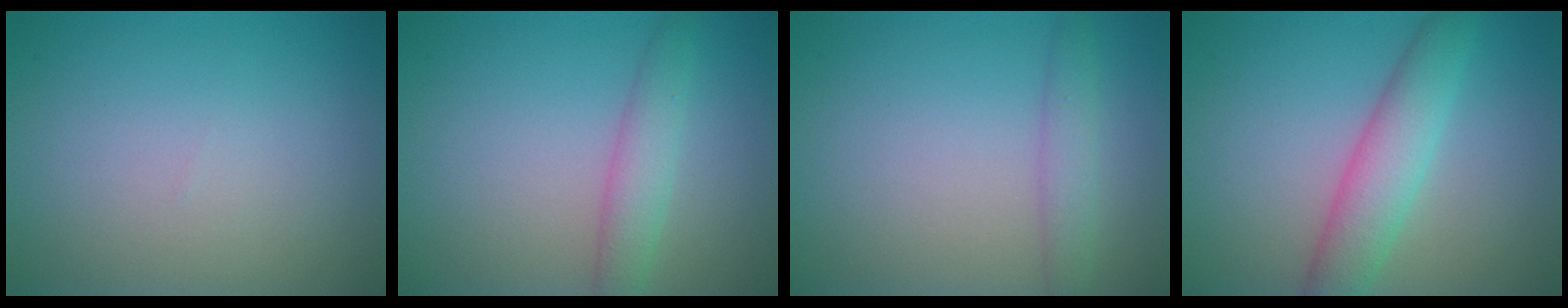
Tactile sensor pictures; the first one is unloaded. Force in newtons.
{"total": 2.7, "press": 2.6, "slide": 0.2}
{"total": 2.0, "press": 2.0, "slide": 0.0}
{"total": 4.5, "press": 4.5, "slide": 0.1}